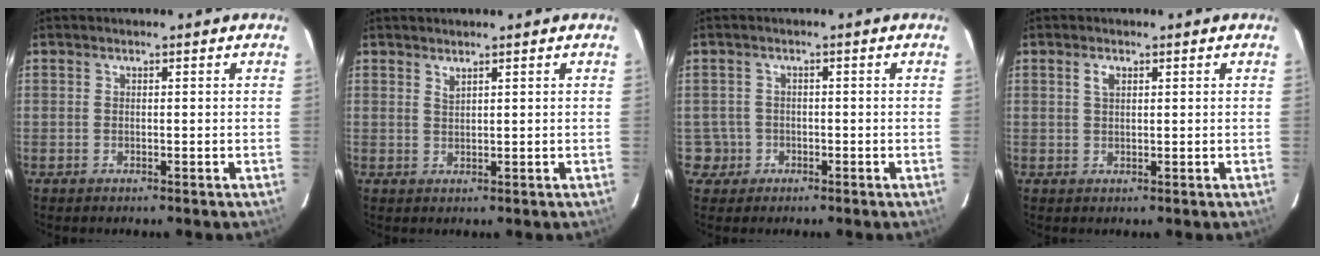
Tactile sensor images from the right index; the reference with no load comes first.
{"total": 1.0, "force": [0.9, 0.0, 0.4], "torque": [-0.008, 0.000, 0.017]}
{"total": 3.5, "force": [-1.0, 3.3, -0.1], "torque": [0.004, 0.021, -0.014]}
{"total": 1.7, "force": [0.7, 0.9, 1.2], "torque": [-0.022, 0.004, 0.013]}